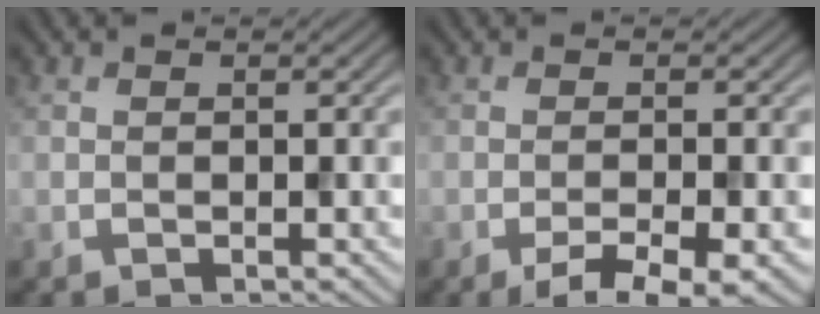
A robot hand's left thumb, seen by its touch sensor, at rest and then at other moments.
{"total": 4.4, "force": [-2.5, 0.8, 3.5], "torque": [-0.057, 0.001, -0.039]}